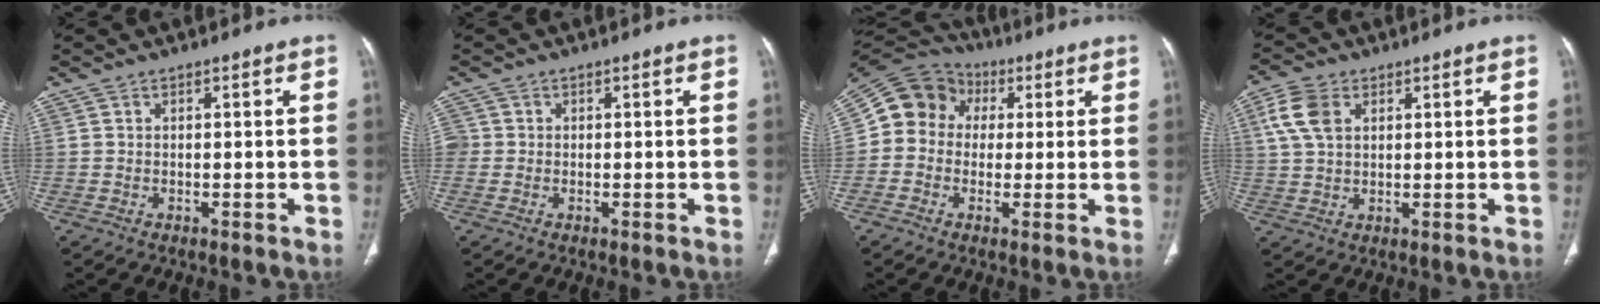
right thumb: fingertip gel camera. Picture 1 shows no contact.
{"total": 2.1, "force": [-0.1, 2.0, 0.7], "torque": [-0.006, 0.007, -0.003]}
{"total": 11.4, "force": [1.3, 10.0, 5.3], "torque": [-0.081, 0.032, 0.007]}
{"total": 7.2, "force": [2.5, 4.7, 4.8], "torque": [-0.099, 0.005, 0.051]}